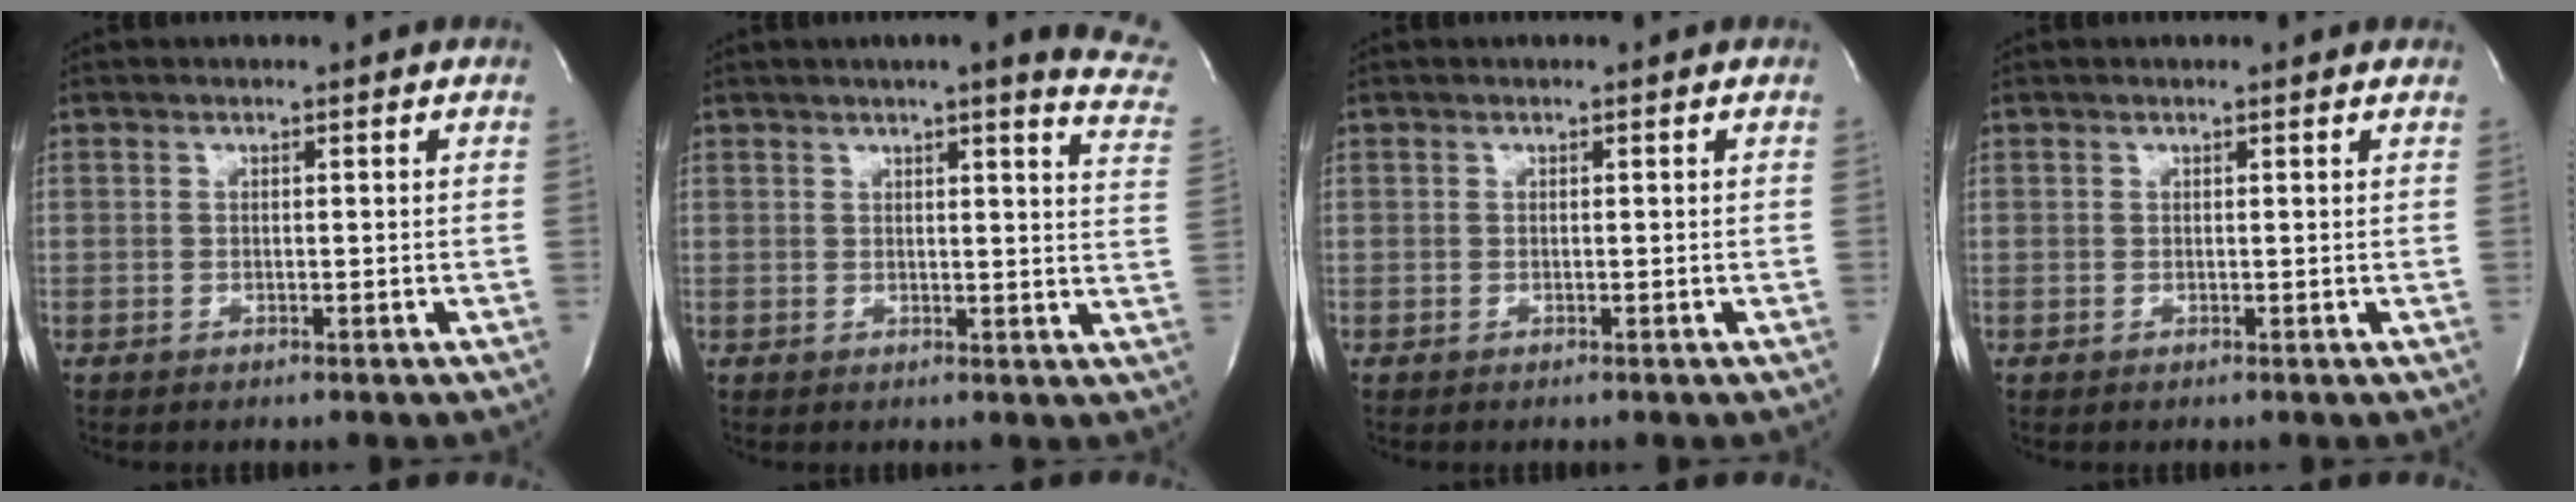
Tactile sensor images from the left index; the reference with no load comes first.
{"total": 13.4, "force": [10.9, 0.8, 7.7], "torque": [-0.087, -0.032, 0.105]}
{"total": 0.0}
{"total": 1.5, "force": [1.4, 0.4, 0.5], "torque": [-0.015, 0.012, 0.011]}